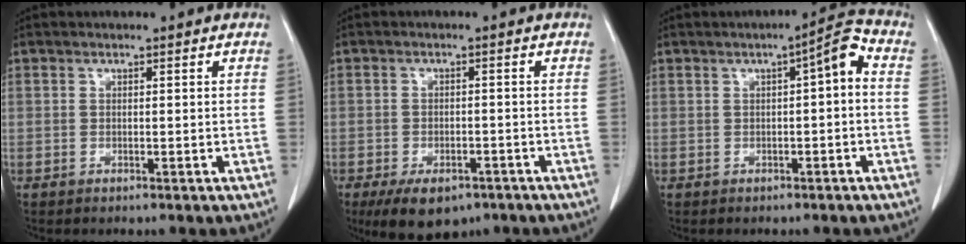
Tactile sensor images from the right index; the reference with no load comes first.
{"total": 8.2, "force": [-5.7, 4.0, 4.2], "torque": [-0.066, -0.002, -0.085]}
{"total": 4.6, "force": [0.3, 0.7, 4.5], "torque": [-0.060, 0.018, -0.002]}